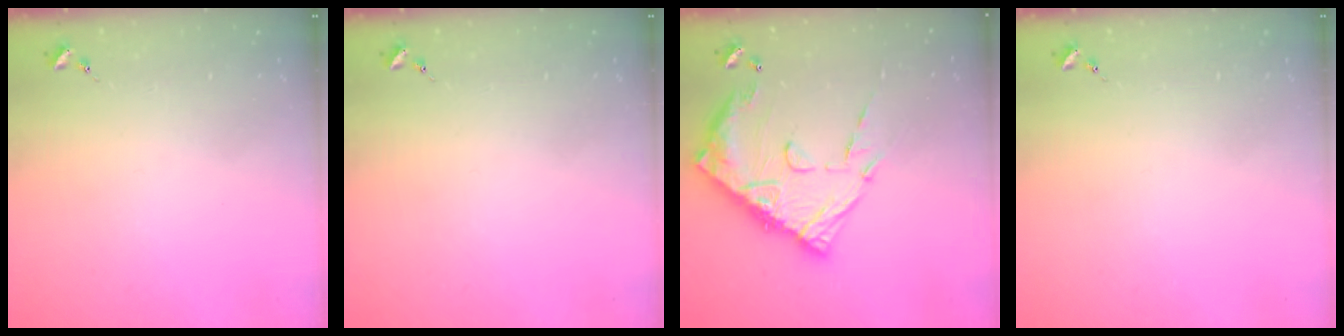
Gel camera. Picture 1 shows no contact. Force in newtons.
{"total": 0.0}
{"total": 17.5, "press": 17.4, "slide": 2.0}
{"total": 0.0}